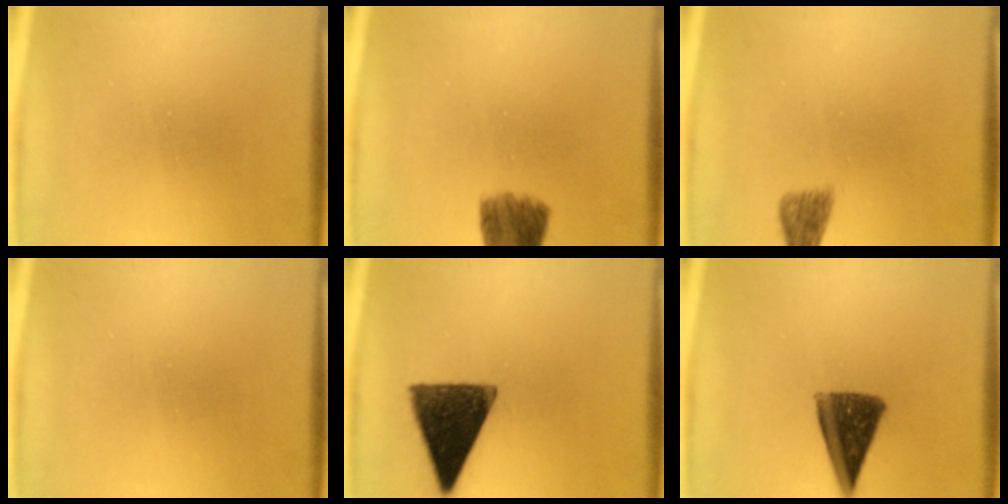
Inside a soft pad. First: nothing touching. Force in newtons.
{"total": 7.5}
{"total": 2.1}
{"total": 0.0}
{"total": 13.7}
{"total": 10.4}